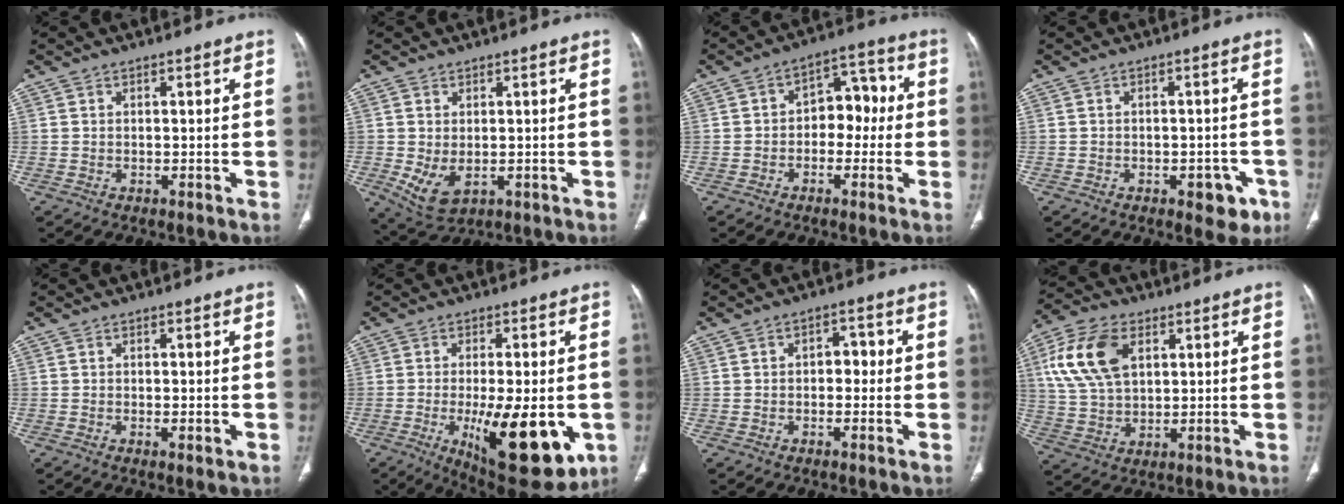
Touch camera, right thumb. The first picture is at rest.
{"total": 5.9, "force": [-0.9, 3.6, 4.5], "torque": [-0.088, -0.008, 0.001]}
{"total": 8.2, "force": [-0.6, 5.7, 5.9], "torque": [-0.047, 0.038, -0.021]}
{"total": 5.6, "force": [-2.7, 3.1, 3.9], "torque": [-0.022, 0.014, -0.028]}
{"total": 1.3, "force": [-0.3, 0.4, 1.2], "torque": [-0.025, -0.006, -0.004]}
{"total": 18.7, "force": [-5.0, 7.0, 16.6], "torque": [-0.214, -0.020, -0.054]}
{"total": 3.7, "force": [0.0, 2.5, 2.7], "torque": [-0.021, 0.015, -0.005]}
{"total": 14.0, "force": [4.7, 8.5, 10.0], "torque": [-0.195, -0.001, 0.094]}